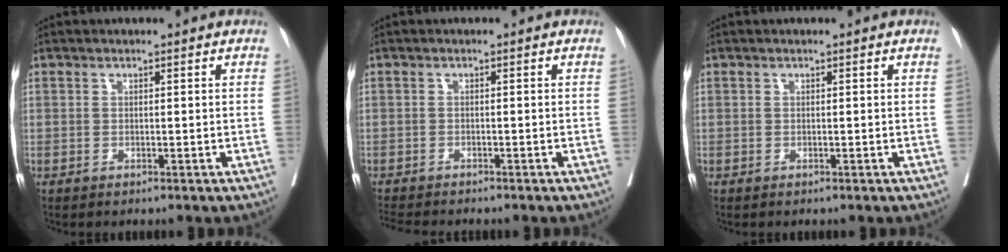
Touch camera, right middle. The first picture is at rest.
{"total": 4.2, "force": [-3.9, 0.2, 1.3], "torque": [-0.020, -0.013, -0.065]}
{"total": 0.0}